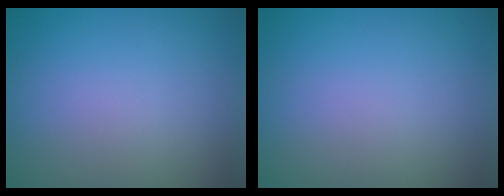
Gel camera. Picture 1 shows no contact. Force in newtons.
{"total": 0.0}